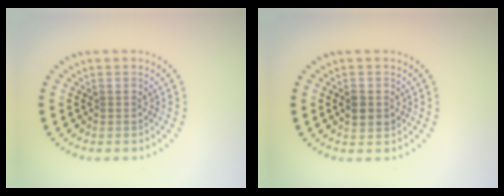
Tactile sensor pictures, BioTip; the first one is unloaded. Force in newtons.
{"total": 1.8, "press": 1.8, "slide": 0.1}